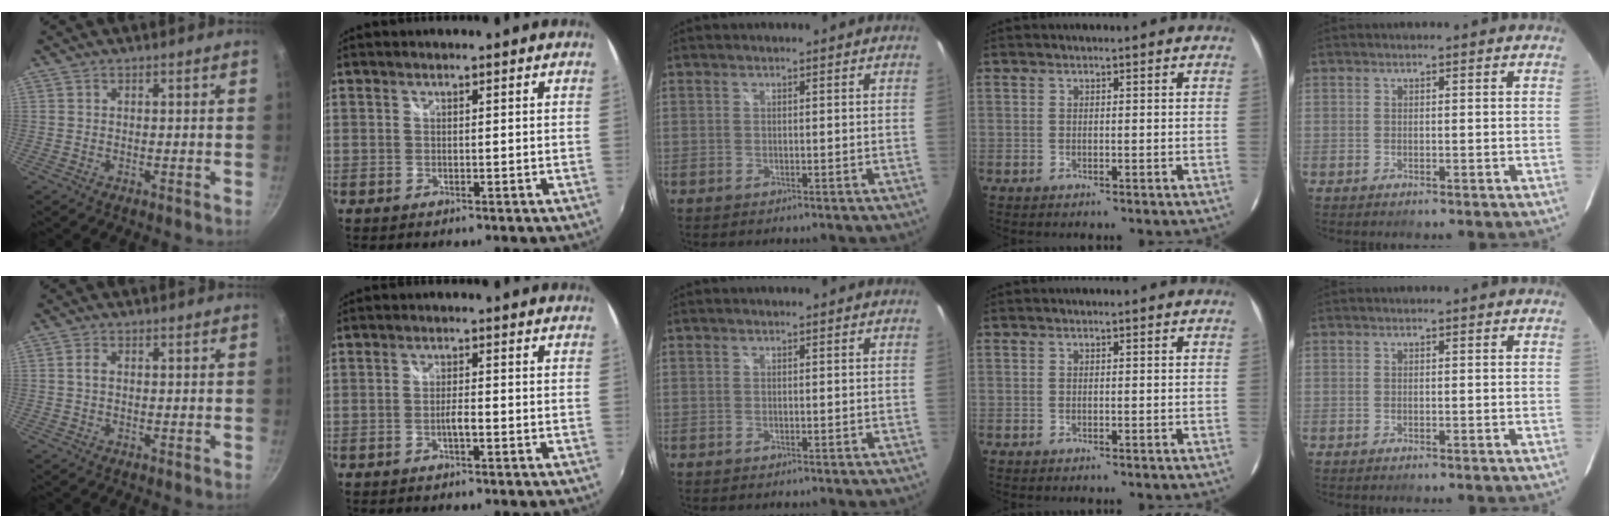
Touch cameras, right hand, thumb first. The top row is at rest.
{"thumb": {"total": 1.6, "force": [0.2, 1.0, 1.3], "torque": [-0.023, 0.005, 0.002]}, "index": {"total": 2.0, "force": [-0.9, 0.3, 1.8], "torque": [-0.034, 0.000, -0.017]}}